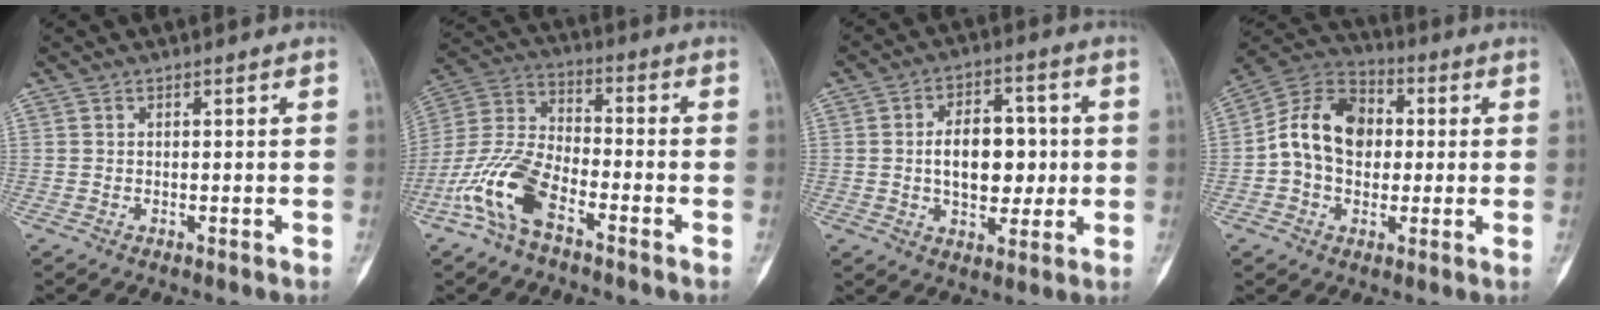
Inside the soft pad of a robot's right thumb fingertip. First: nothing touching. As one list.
[{"total": 12.6, "force": [-6.6, 5.7, 9.1], "torque": [-0.201, 0.040, -0.137]}, {"total": 11.6, "force": [0.2, 7.2, 9.2], "torque": [-0.105, 0.011, 0.006]}, {"total": 12.7, "force": [0.7, 10.3, 7.4], "torque": [-0.113, 0.036, 0.002]}]